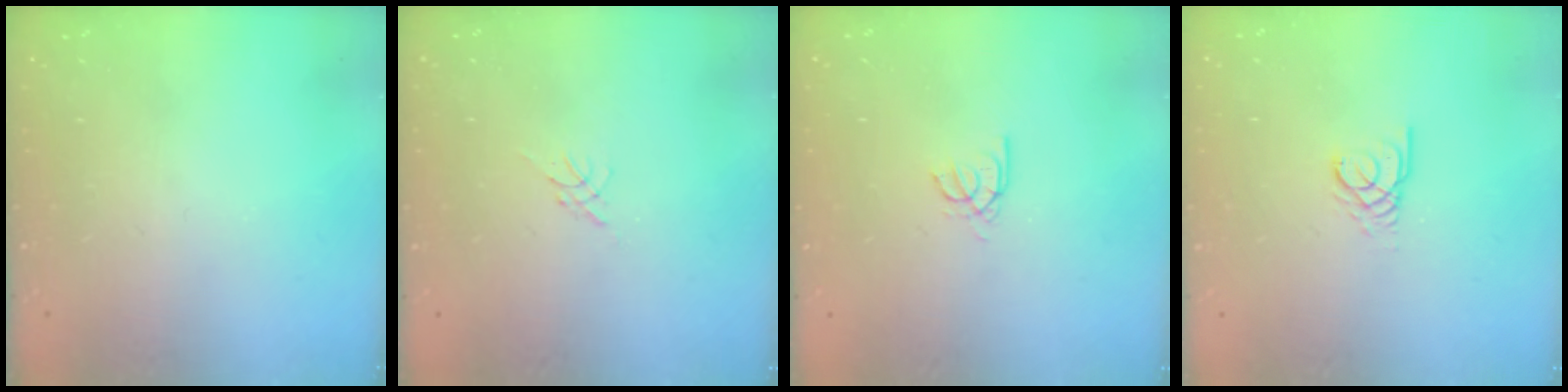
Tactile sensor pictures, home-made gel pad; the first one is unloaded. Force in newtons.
{"total": 0.0}
{"total": 2.4, "press": 2.4, "slide": 0.3}
{"total": 2.6, "press": 2.6, "slide": 0.1}